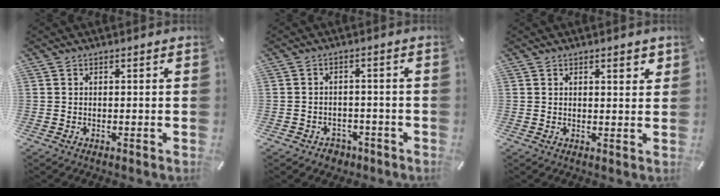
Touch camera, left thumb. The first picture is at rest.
{"total": 3.5, "force": [-2.1, 2.7, 0.8], "torque": [-0.020, 0.008, -0.042]}
{"total": 2.4, "force": [1.6, 0.9, 1.6], "torque": [-0.024, -0.001, 0.026]}